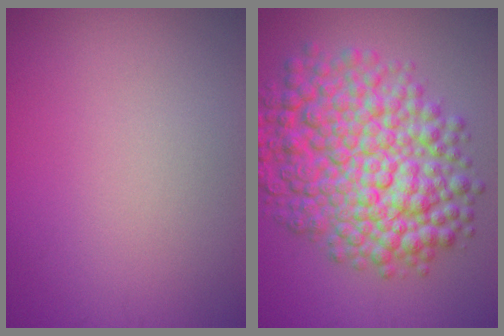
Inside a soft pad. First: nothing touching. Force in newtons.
{"total": 10.9, "press": 10.9, "slide": 0.2}